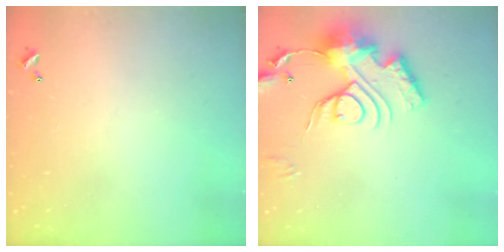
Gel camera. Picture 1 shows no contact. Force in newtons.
{"total": 18.0, "press": 18.0, "slide": 1.7}